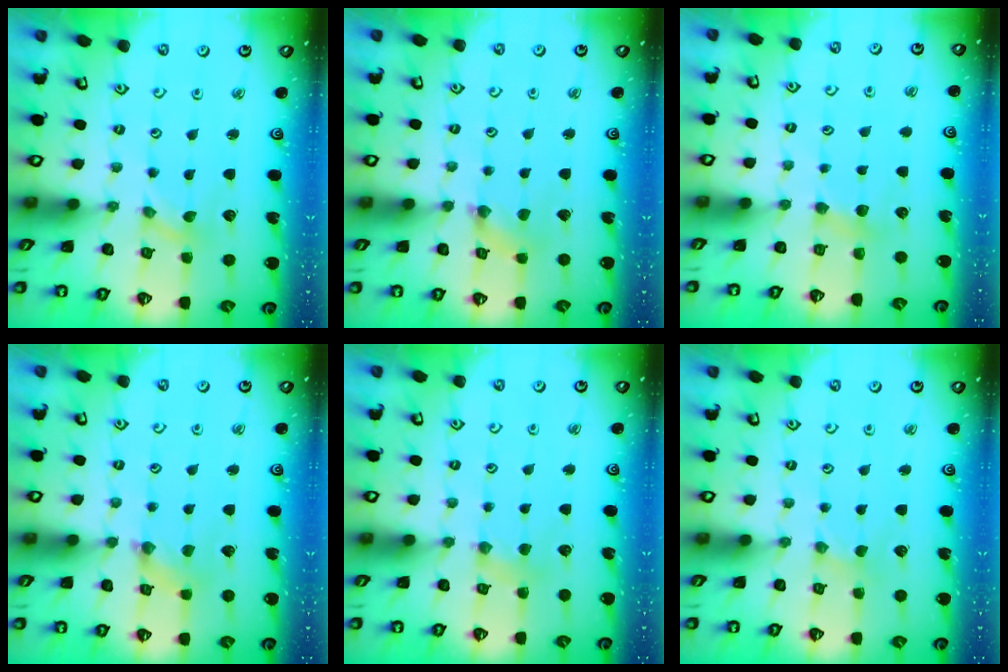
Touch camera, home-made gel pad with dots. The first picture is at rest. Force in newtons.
{"total": 1.0, "press": 1.0, "slide": 0.3}
{"total": 3.9, "press": 3.9, "slide": 0.6}
{"total": 1.3, "press": 1.3, "slide": 0.3}
{"total": 3.8, "press": 3.8, "slide": 0.6}
{"total": 0.0}